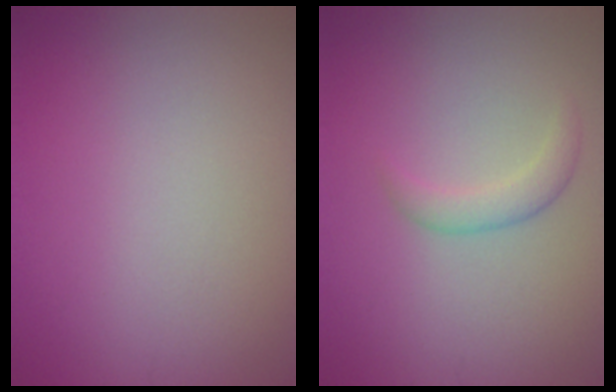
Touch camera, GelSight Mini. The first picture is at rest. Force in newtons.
{"total": 1.9, "press": 1.9, "slide": 0.1}